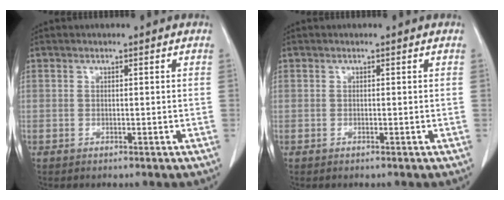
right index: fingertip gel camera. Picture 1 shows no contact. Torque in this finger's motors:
{"motor_torque": [-0.36, 0.17, -0.50, -0.09]}